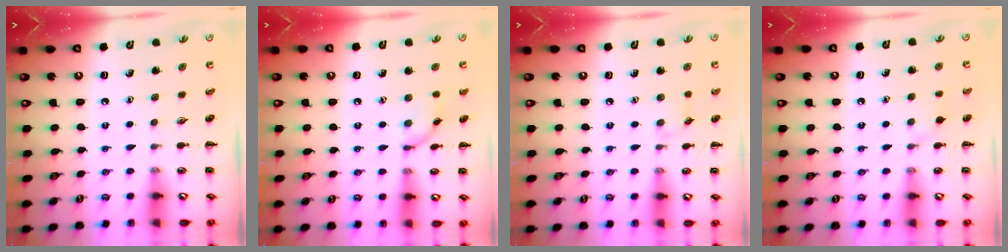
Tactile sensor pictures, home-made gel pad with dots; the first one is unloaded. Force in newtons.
{"total": 7.5, "press": 7.5, "slide": 0.3}
{"total": 3.9, "press": 3.6, "slide": 1.5}
{"total": 5.4, "press": 5.0, "slide": 1.9}